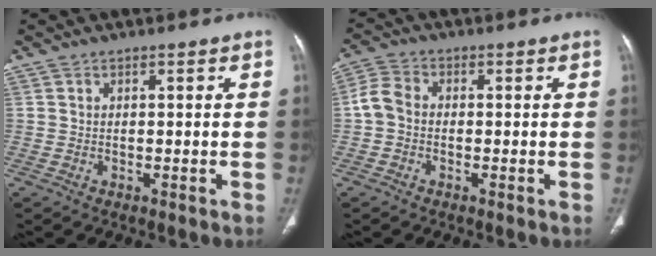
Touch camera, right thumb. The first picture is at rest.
{"total": 4.5, "force": [-0.6, 3.4, 2.8], "torque": [-0.055, 0.011, -0.023]}